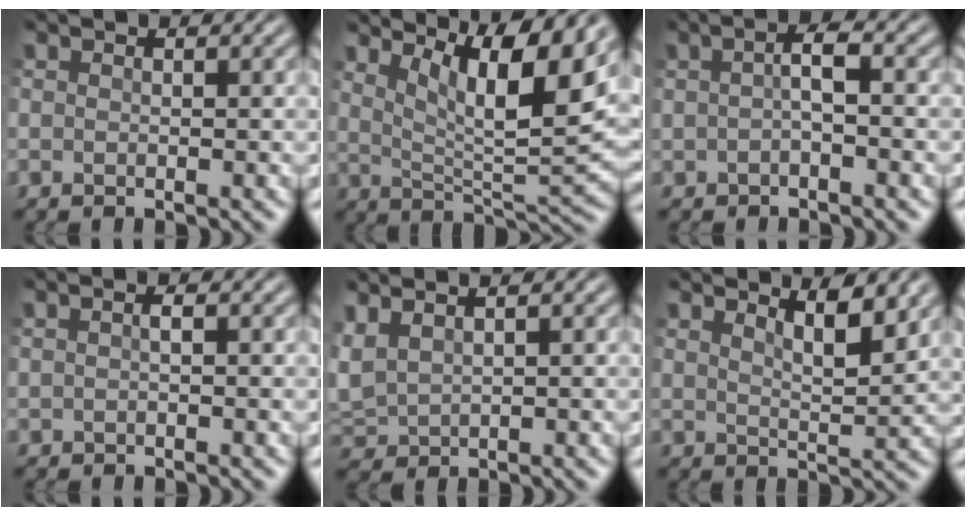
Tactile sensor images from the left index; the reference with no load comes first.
{"total": 9.5, "force": [5.2, 2.2, 7.6], "torque": [-0.122, -0.006, 0.089]}
{"total": 2.0, "force": [-0.2, 0.5, 1.9], "torque": [-0.040, 0.006, -0.008]}
{"total": 0.6, "force": [0.0, 0.2, 0.6], "torque": [-0.016, 0.002, -0.001]}
{"total": 2.3, "force": [1.2, 1.2, 1.5], "torque": [-0.054, 0.009, 0.030]}
{"total": 4.0, "force": [2.9, 1.0, 2.6], "torque": [-0.041, -0.001, 0.041]}